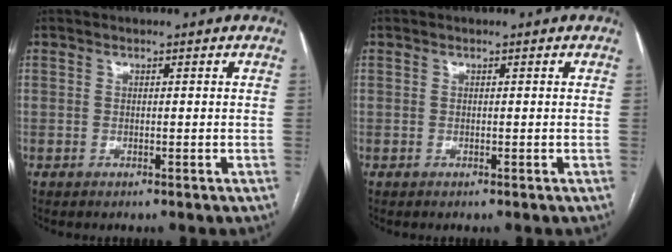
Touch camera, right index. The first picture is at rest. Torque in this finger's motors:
{"motor_torque": [0.00, 0.00, 0.00, 0.00]}